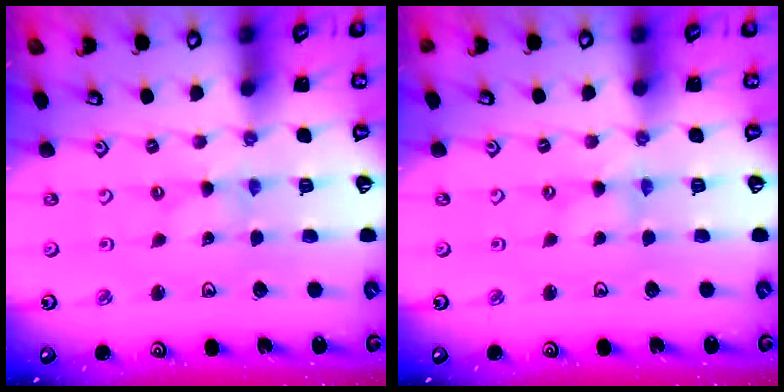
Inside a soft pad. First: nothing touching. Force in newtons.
{"total": 1.1, "press": 1.1, "slide": 0.1}